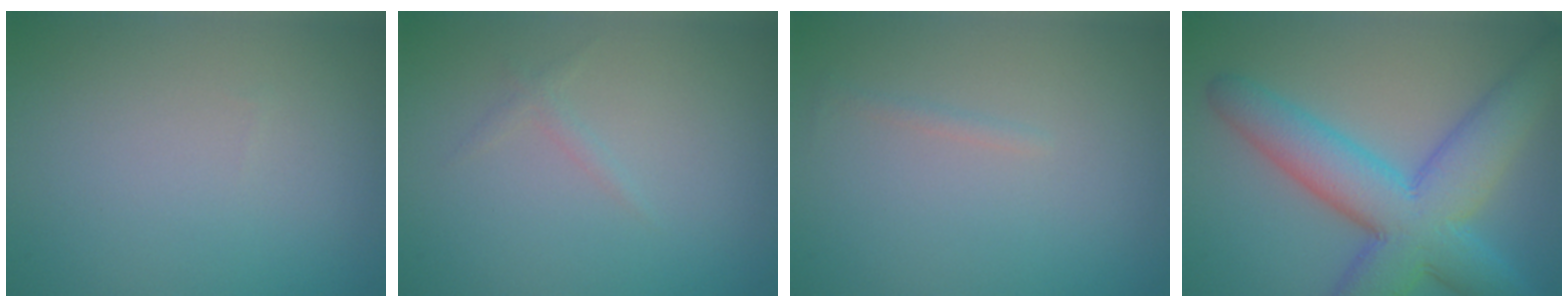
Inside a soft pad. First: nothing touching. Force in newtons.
{"total": 0.7, "press": 0.7, "slide": 0.1}
{"total": 0.6, "press": 0.6, "slide": 0.0}
{"total": 9.3, "press": 9.3, "slide": 0.1}